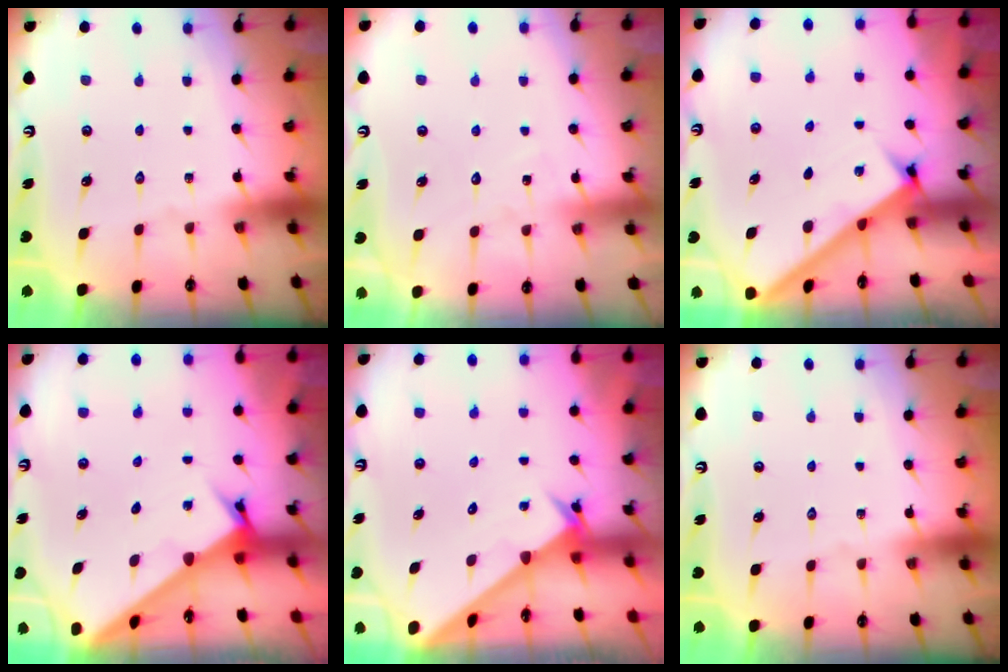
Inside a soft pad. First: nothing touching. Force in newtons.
{"total": 7.5, "press": 7.5, "slide": 0.4}
{"total": 2.7, "press": 2.7, "slide": 0.4}
{"total": 2.6, "press": 2.6, "slide": 0.2}
{"total": 2.7, "press": 2.6, "slide": 0.2}
{"total": 0.0}